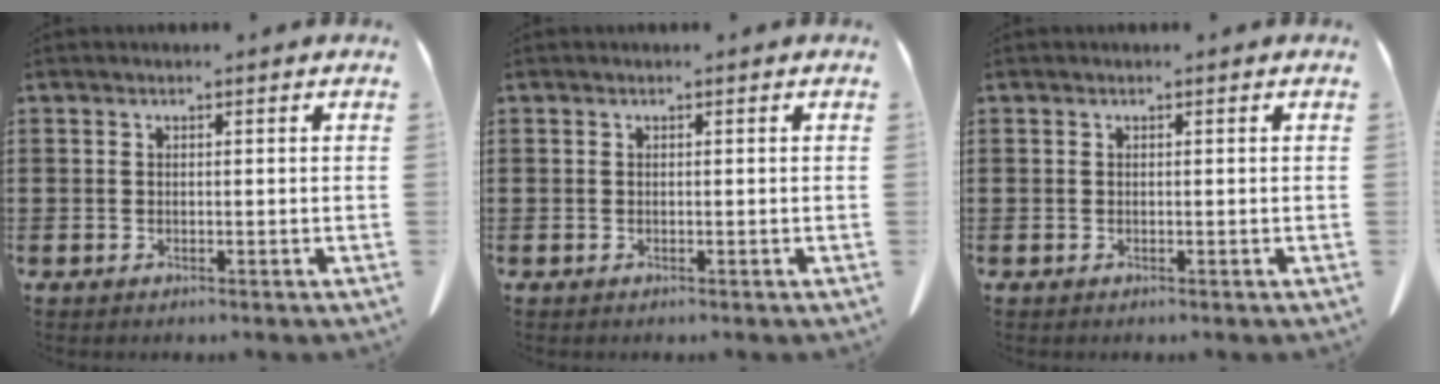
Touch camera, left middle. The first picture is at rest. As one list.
[{"total": 0.0}, {"total": 0.0}]